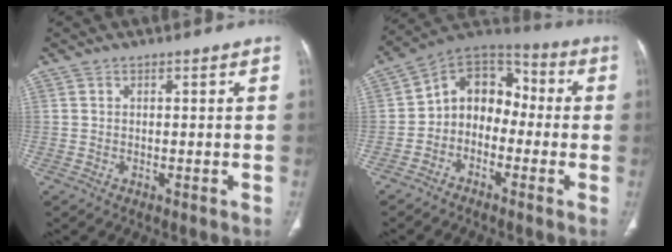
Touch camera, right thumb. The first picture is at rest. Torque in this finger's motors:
{"motor_torque": [-0.01, 0.28, 0.45, -0.08, 0.11]}